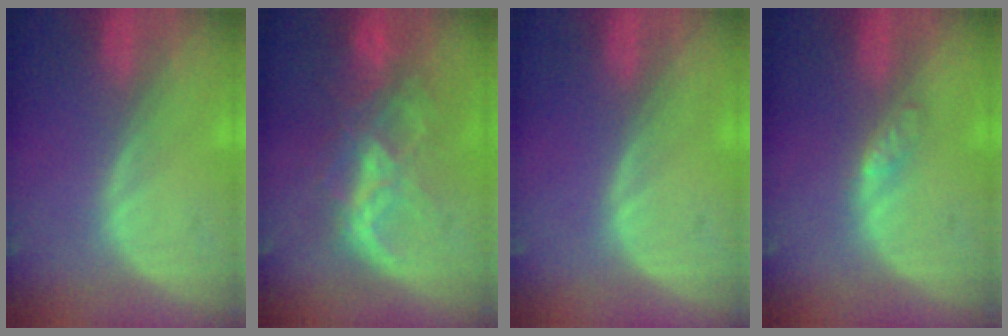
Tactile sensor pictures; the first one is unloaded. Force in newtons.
{"total": 8.9, "press": 7.6, "slide": 4.8}
{"total": 0.0}
{"total": 2.0, "press": 2.0, "slide": 0.1}